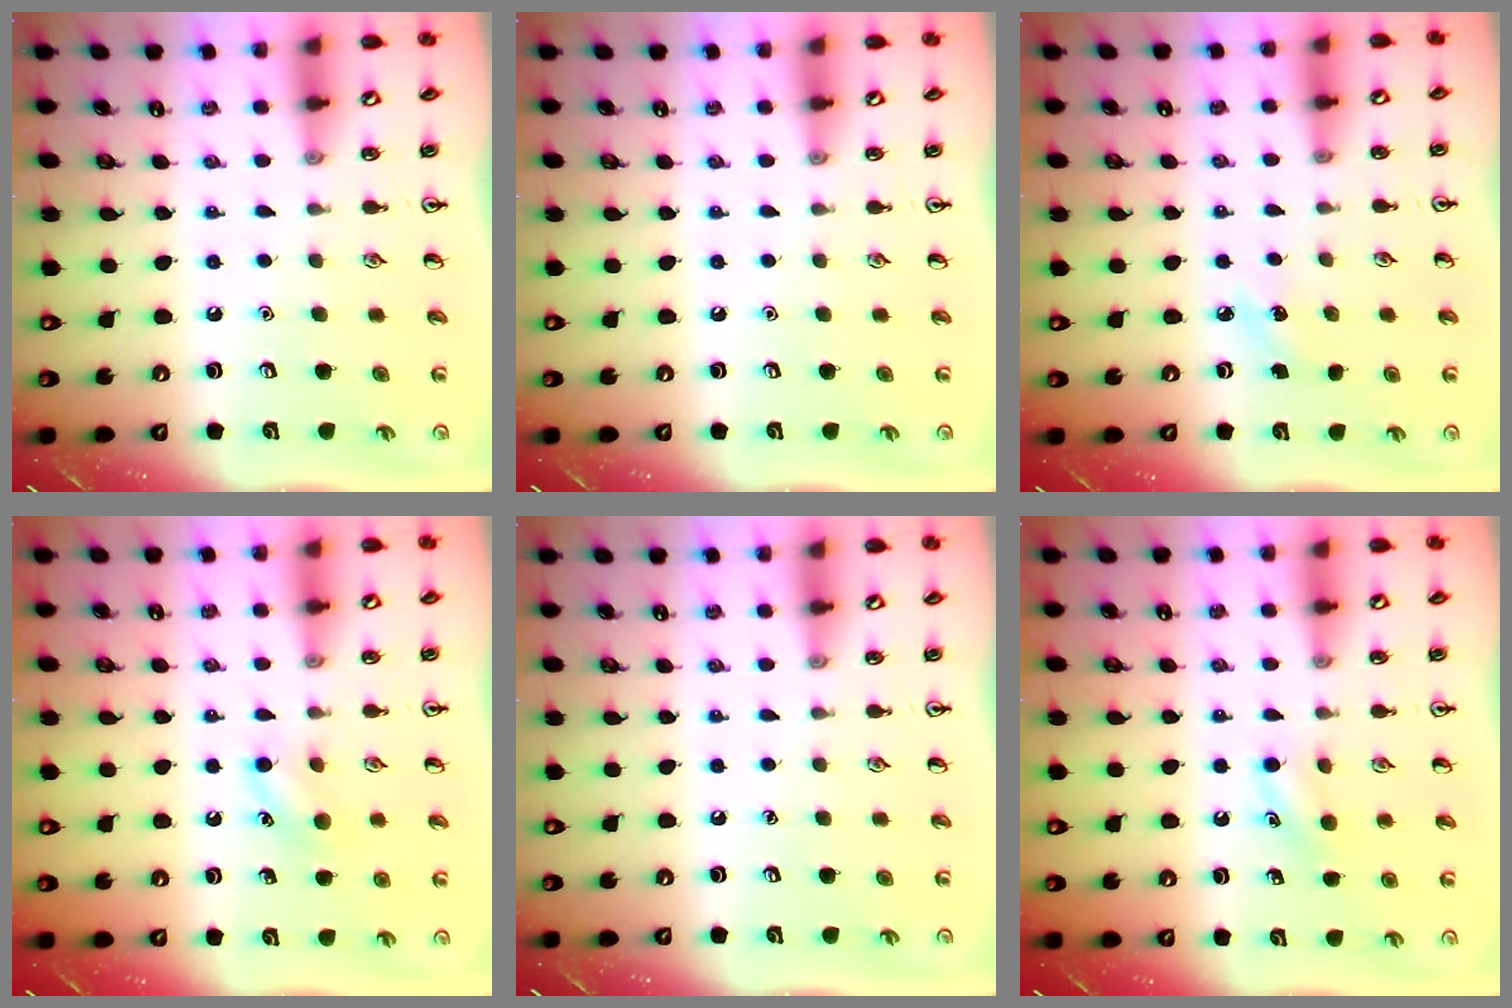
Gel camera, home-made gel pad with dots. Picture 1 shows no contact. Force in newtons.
{"total": 0.0}
{"total": 4.5, "press": 4.3, "slide": 1.6}
{"total": 8.0, "press": 7.8, "slide": 1.8}
{"total": 0.0}
{"total": 6.0, "press": 5.7, "slide": 1.8}